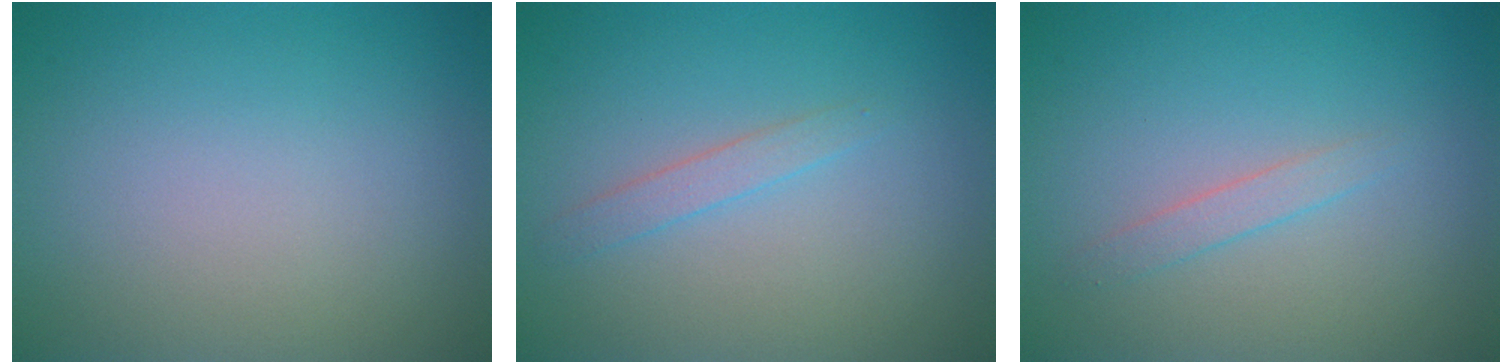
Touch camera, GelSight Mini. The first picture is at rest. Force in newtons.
{"total": 1.3, "press": 1.3, "slide": 0.0}
{"total": 1.1, "press": 1.1, "slide": 0.1}